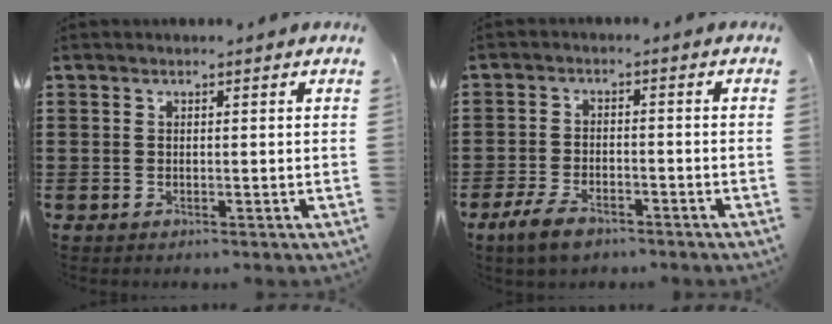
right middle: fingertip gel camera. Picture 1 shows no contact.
{"total": 4.6, "force": [-3.3, 2.0, 2.5], "torque": [-0.056, 0.006, -0.064]}